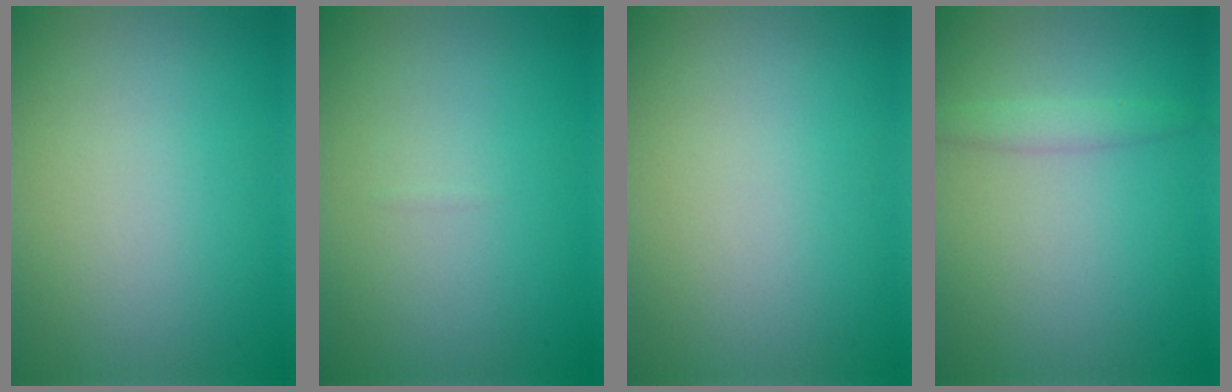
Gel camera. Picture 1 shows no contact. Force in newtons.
{"total": 0.0}
{"total": 0.0}
{"total": 1.5, "press": 1.5, "slide": 0.1}